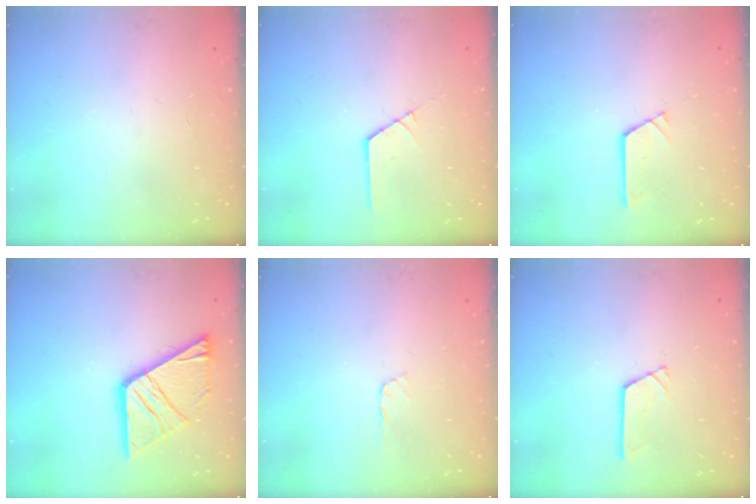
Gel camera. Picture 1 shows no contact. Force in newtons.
{"total": 1.4, "press": 1.4, "slide": 0.2}
{"total": 2.9, "press": 2.9, "slide": 0.2}
{"total": 15.6, "press": 15.5, "slide": 1.6}
{"total": 2.1, "press": 2.1, "slide": 0.3}
{"total": 3.0, "press": 3.0, "slide": 0.3}